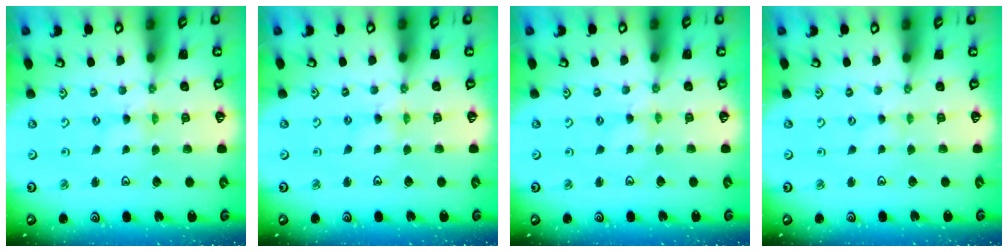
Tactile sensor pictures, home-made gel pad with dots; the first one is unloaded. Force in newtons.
{"total": 1.0, "press": 0.9, "slide": 0.2}
{"total": 0.0}
{"total": 0.0}